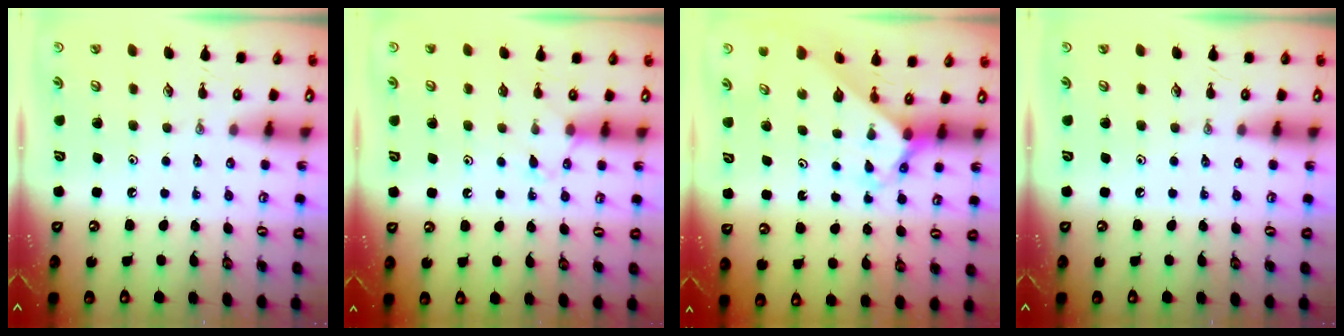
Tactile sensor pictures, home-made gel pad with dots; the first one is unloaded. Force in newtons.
{"total": 7.0, "press": 7.0, "slide": 0.7}
{"total": 2.6, "press": 2.6, "slide": 0.2}
{"total": 0.0}